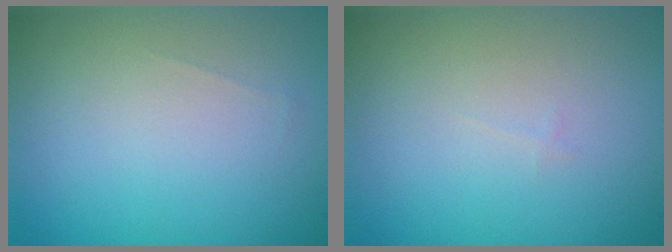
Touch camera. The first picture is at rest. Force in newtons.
{"total": 0.0}